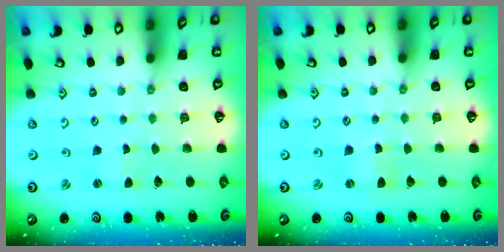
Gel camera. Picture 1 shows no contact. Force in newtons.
{"total": 0.7, "press": 0.7, "slide": 0.3}